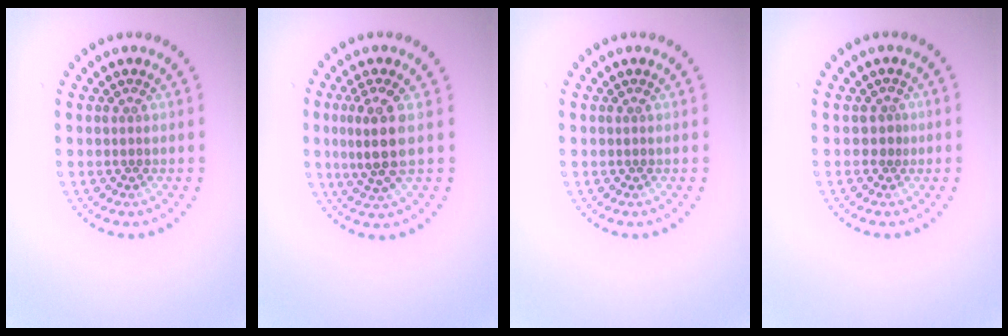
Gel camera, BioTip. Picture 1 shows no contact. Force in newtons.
{"total": 3.6, "press": 3.2, "slide": 1.6}
{"total": 0.0}
{"total": 0.8, "press": 0.4, "slide": 0.7}